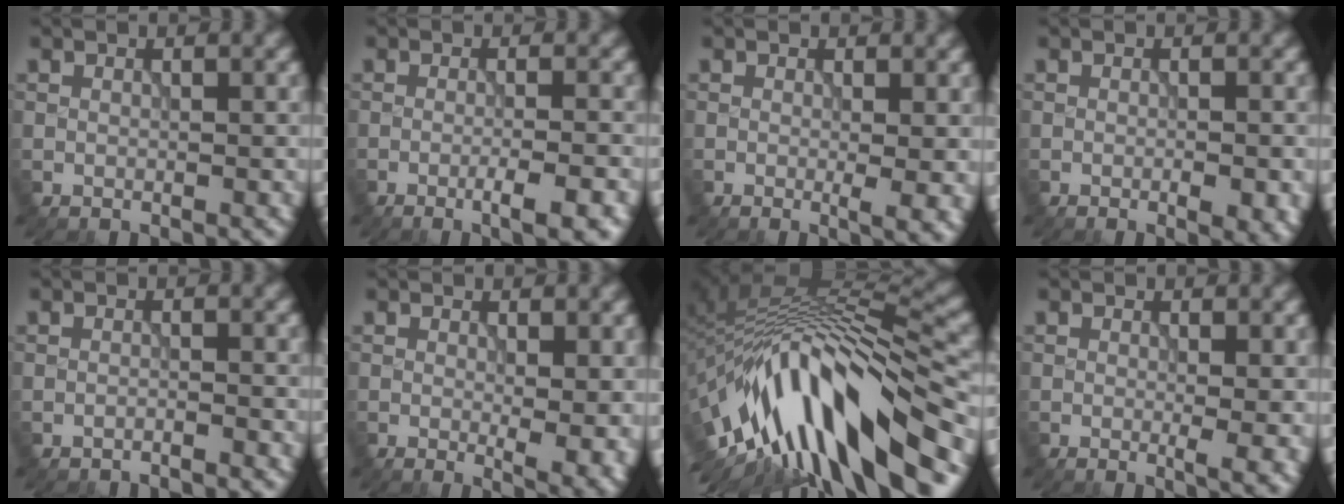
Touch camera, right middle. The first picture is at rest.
{"total": 4.1, "force": [-2.0, 0.8, 3.5], "torque": [-0.047, 0.006, -0.033]}
{"total": 2.5, "force": [-0.2, 0.5, 2.4], "torque": [-0.035, -0.009, -0.002]}
{"total": 2.5, "force": [-1.0, 0.7, 2.2], "torque": [-0.033, -0.006, -0.010]}
{"total": 1.3, "force": [-1.3, 0.0, 0.3], "torque": [0.002, -0.004, -0.029]}
{"total": 3.7, "force": [-0.1, 1.2, 3.5], "torque": [-0.044, -0.011, 0.002]}
{"total": 15.4, "force": [-6.7, 4.9, 12.9], "torque": [-0.225, 0.025, -0.103]}
{"total": 2.5, "force": [-0.2, 0.5, 2.4], "torque": [-0.035, -0.009, -0.001]}